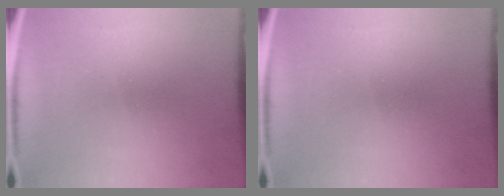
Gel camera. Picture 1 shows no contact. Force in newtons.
{"total": 0.0}